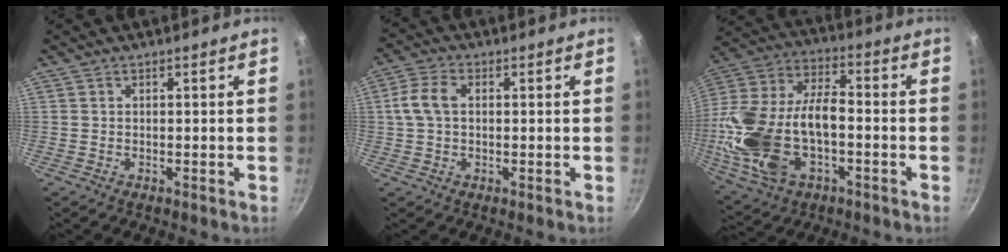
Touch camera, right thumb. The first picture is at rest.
{"total": 5.9, "force": [0.7, 3.8, 4.4], "torque": [-0.097, 0.016, 0.010]}
{"total": 23.7, "force": [-4.6, 13.0, 19.3], "torque": [-0.422, 0.017, -0.077]}